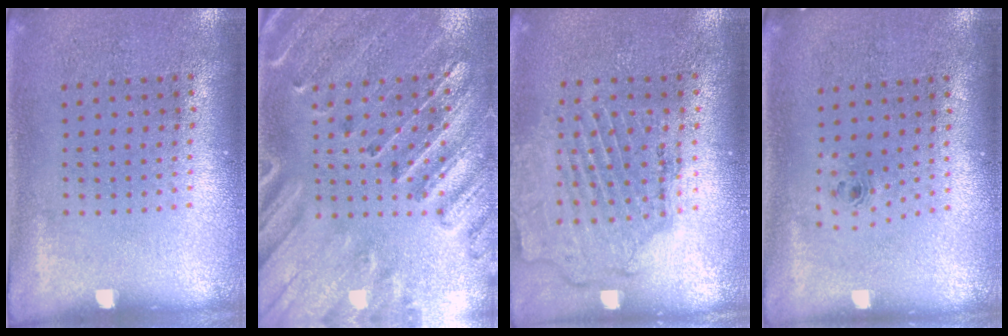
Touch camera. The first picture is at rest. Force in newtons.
{"total": 2.7, "press": 2.6, "slide": 0.8}
{"total": 1.6, "press": 1.6, "slide": 0.4}
{"total": 0.7, "press": 0.3, "slide": 0.7}